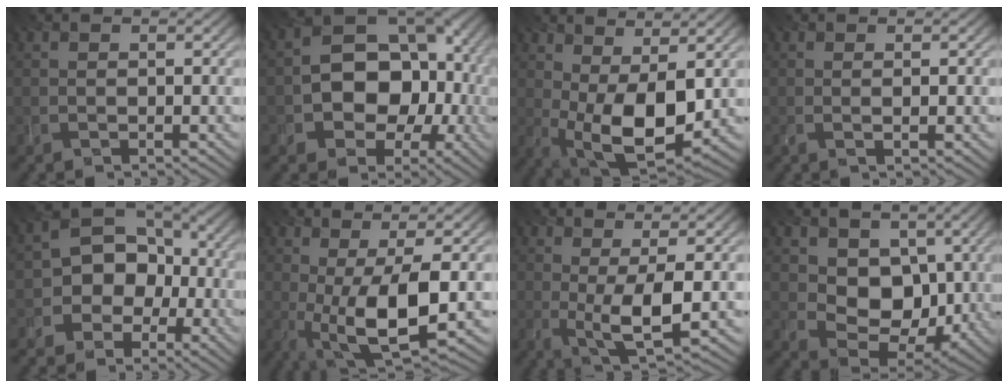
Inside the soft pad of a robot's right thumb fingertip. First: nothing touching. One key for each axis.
{"total": 12.1, "fx": -1.6, "fy": 9.1, "fz": 7.8, "tx": -0.104, "ty": -0.007, "tz": -0.035}
{"total": 11.2, "fx": 0.2, "fy": 5.5, "fz": 9.8, "tx": -0.196, "ty": -0.014, "tz": 0.011}
{"total": 0.8, "fx": 0.2, "fy": 0.0, "fz": 0.7, "tx": -0.014, "ty": 0.002, "tz": 0.000}
{"total": 9.3, "fx": -2.9, "fy": 7.7, "fz": 4.4, "tx": -0.052, "ty": -0.003, "tz": -0.083}
{"total": 11.1, "fx": -1.1, "fy": 3.5, "fz": 10.5, "tx": -0.201, "ty": -0.006, "tz": -0.010}
{"total": 6.3, "fx": -0.2, "fy": 1.7, "fz": 6.1, "tx": -0.115, "ty": -0.003, "tz": -0.001}
{"total": 9.0, "fx": 2.5, "fy": 6.8, "fz": 5.3, "tx": -0.113, "ty": -0.024, "tz": 0.033}